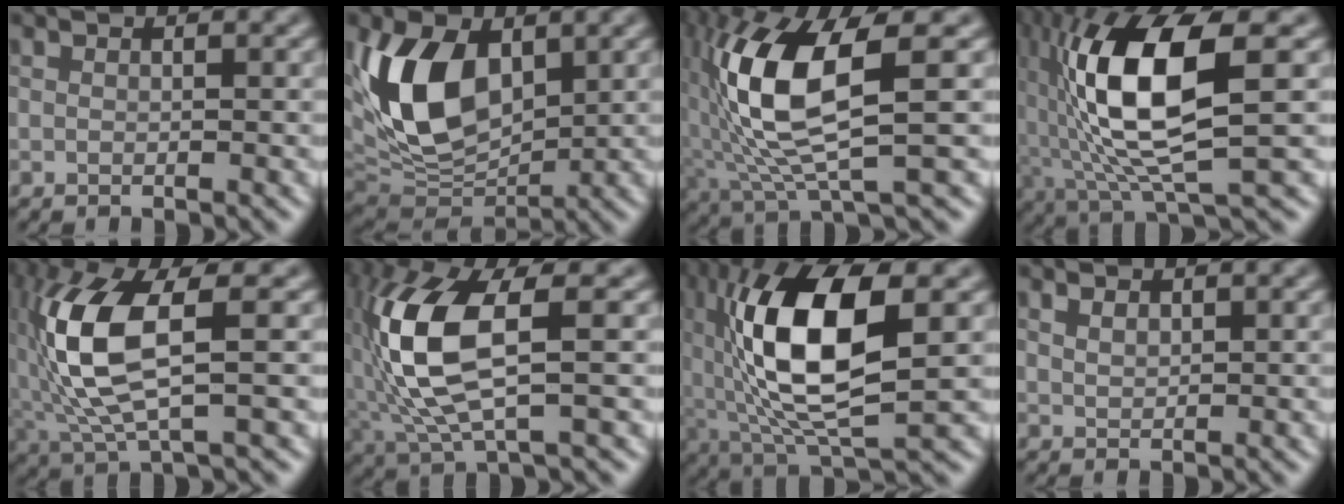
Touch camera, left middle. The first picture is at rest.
{"total": 9.5, "force": [1.6, 6.0, 7.1], "torque": [-0.173, 0.000, 0.034]}
{"total": 8.9, "force": [0.5, 2.5, 8.6], "torque": [-0.183, 0.004, 0.023]}
{"total": 10.9, "force": [0.0, 3.3, 10.4], "torque": [-0.208, 0.007, 0.014]}
{"total": 8.2, "force": [0.0, 2.7, 7.8], "torque": [-0.182, 0.007, 0.013]}
{"total": 9.1, "force": [-0.1, 3.2, 8.5], "torque": [-0.198, 0.007, 0.010]}
{"total": 12.0, "force": [0.5, 4.7, 11.0], "torque": [-0.207, 0.012, 0.016]}
{"total": 0.0}